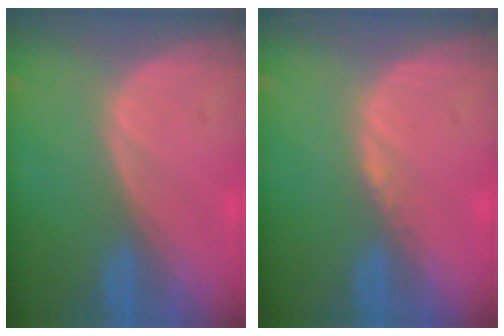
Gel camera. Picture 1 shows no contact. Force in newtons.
{"total": 0.8, "press": 0.6, "slide": 0.4}